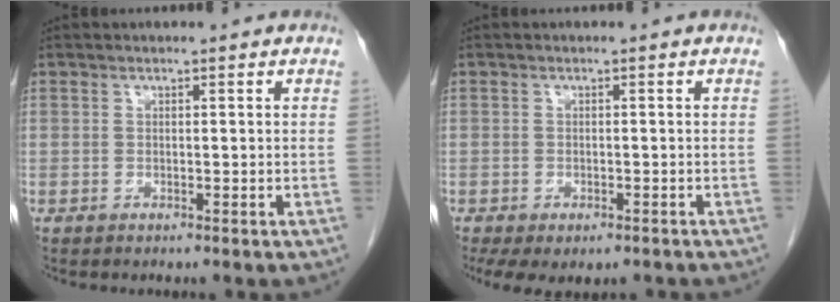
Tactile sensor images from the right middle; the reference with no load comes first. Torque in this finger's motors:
{"motor_torque": [1.21, -0.93, 0.09, 0.02]}